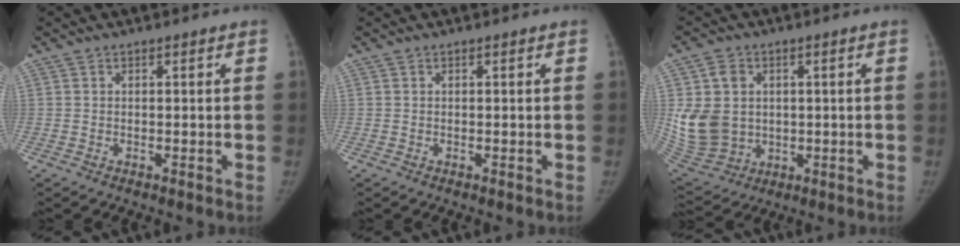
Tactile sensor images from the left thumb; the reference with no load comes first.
{"total": 0.0}
{"total": 13.8, "force": [1.2, 11.3, 7.8], "torque": [-0.141, -0.008, 0.044]}